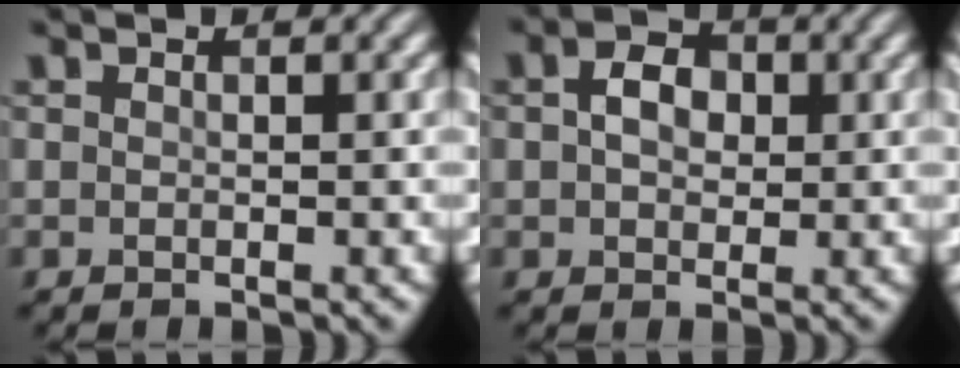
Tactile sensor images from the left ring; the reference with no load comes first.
{"total": 3.3, "force": [0.6, 2.4, 2.2], "torque": [-0.043, 0.006, 0.003]}